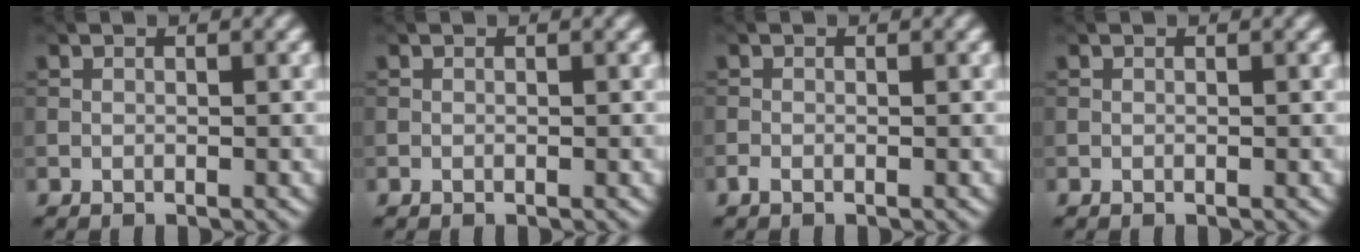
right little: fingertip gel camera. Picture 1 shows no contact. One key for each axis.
{"total": 0.0}
{"total": 0.6, "fx": -0.4, "fy": 0.2, "fz": 0.4, "tx": -0.011, "ty": -0.001, "tz": -0.010}
{"total": 0.0}